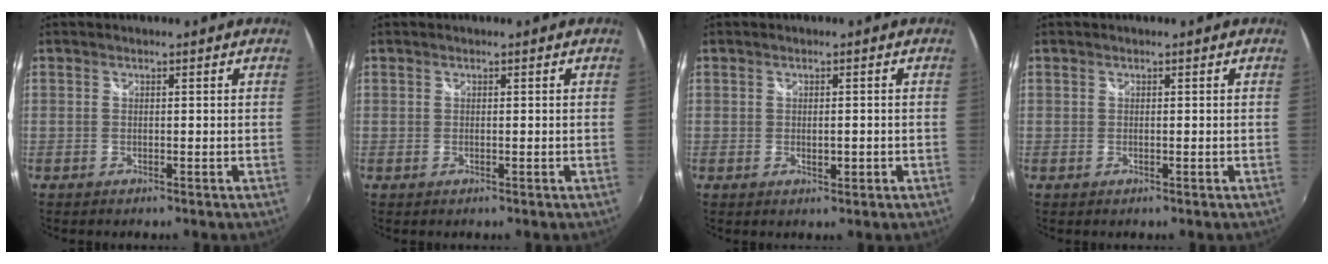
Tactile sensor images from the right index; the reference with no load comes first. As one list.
[{"total": 0.0}, {"total": 2.0, "force": [-0.4, 1.0, 1.7], "torque": [-0.025, -0.002, -0.005]}, {"total": 0.0}]